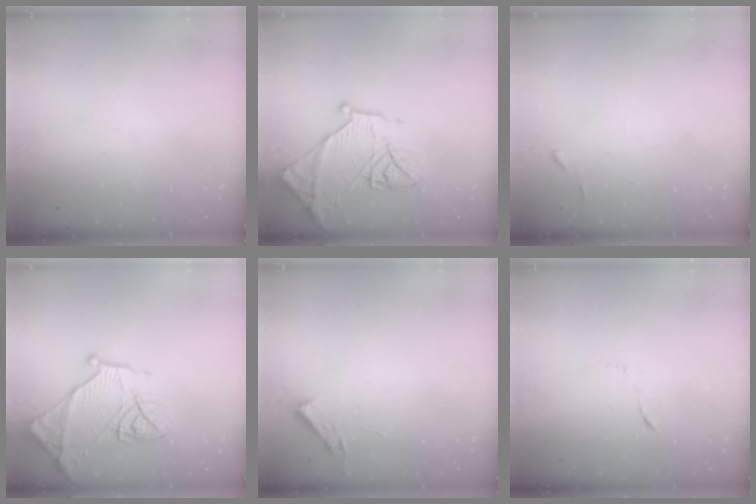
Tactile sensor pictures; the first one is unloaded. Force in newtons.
{"total": 14.6, "press": 14.6, "slide": 1.0}
{"total": 2.7, "press": 2.7, "slide": 0.3}
{"total": 14.6, "press": 14.6, "slide": 1.0}
{"total": 2.7, "press": 2.7, "slide": 0.4}
{"total": 6.5, "press": 6.5, "slide": 0.5}